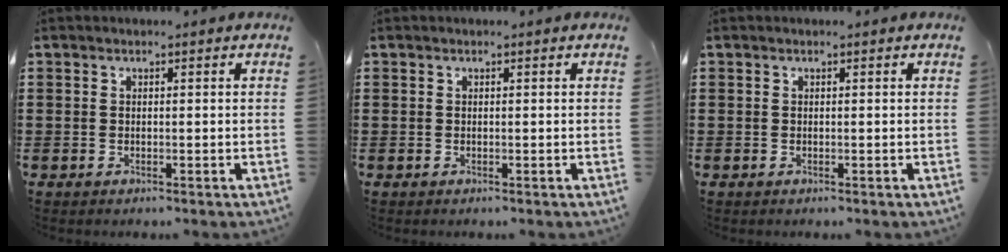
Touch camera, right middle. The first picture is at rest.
{"total": 0.0}
{"total": 0.0}